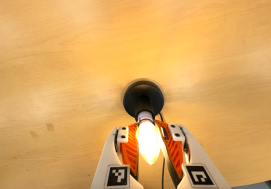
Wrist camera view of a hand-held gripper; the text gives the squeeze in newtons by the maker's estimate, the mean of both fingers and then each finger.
{"total": 17.8, "left": 20.0, "right": 15.6}